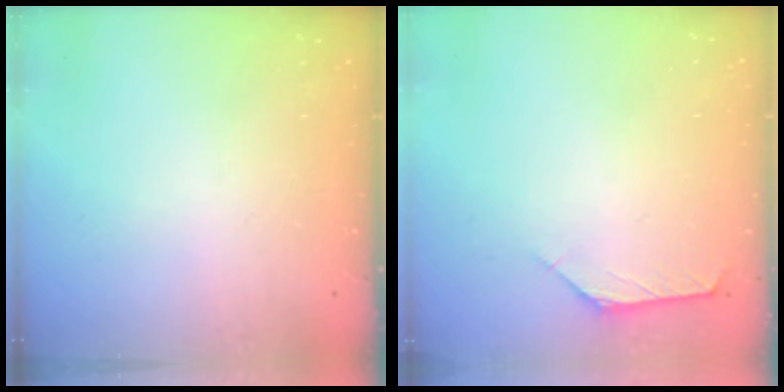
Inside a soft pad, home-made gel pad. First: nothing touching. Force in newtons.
{"total": 1.6, "press": 1.5, "slide": 0.4}